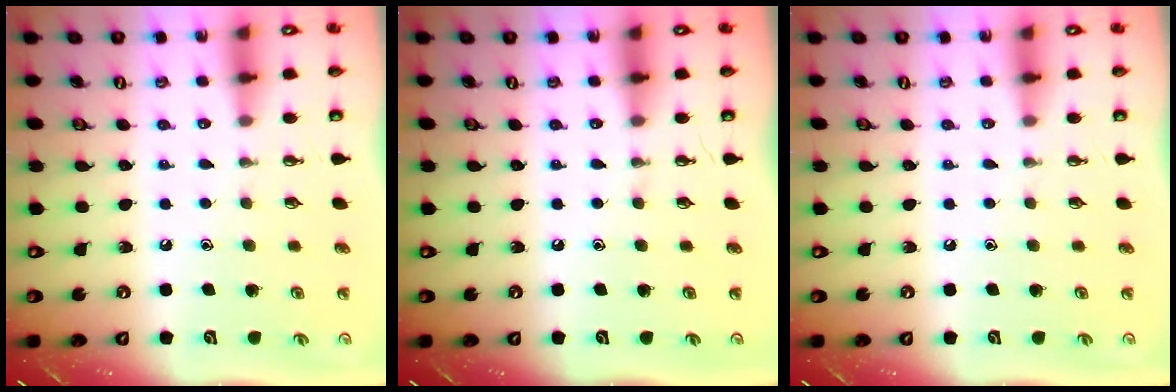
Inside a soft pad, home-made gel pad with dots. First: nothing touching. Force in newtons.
{"total": 0.0}
{"total": 0.0}